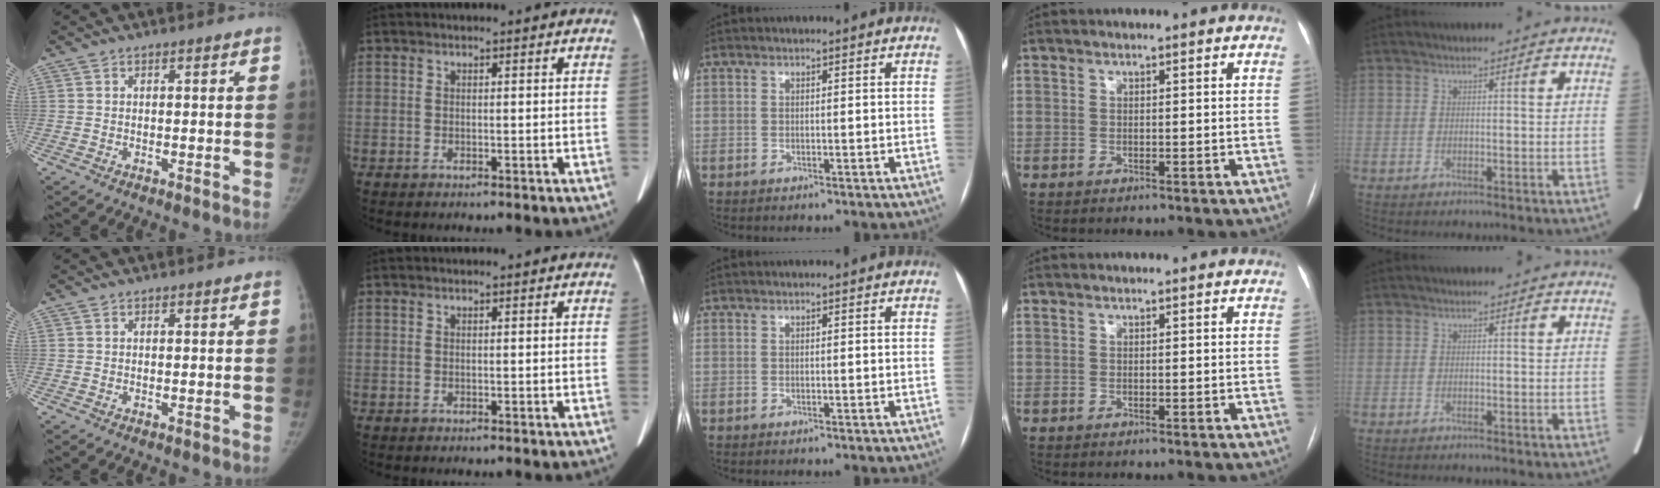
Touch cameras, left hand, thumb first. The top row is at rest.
{}